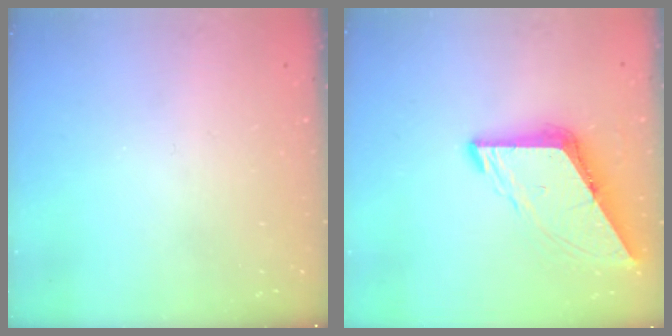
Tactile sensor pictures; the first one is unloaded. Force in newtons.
{"total": 9.1, "press": 9.0, "slide": 1.1}